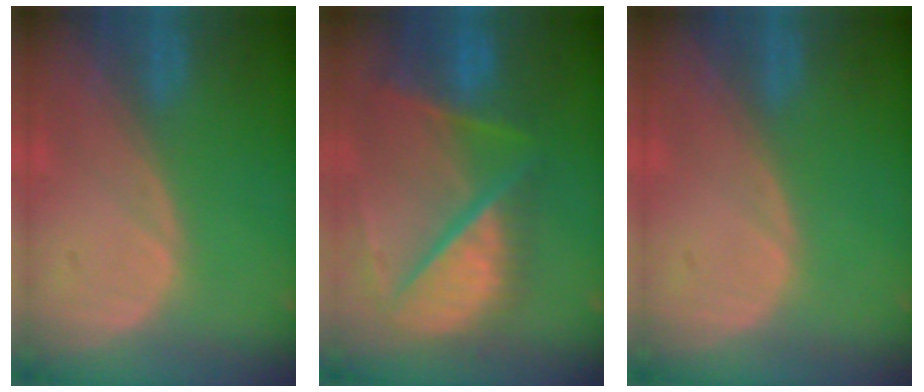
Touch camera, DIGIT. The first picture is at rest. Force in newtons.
{"total": 11.3, "press": 9.5, "slide": 6.3}
{"total": 0.0}